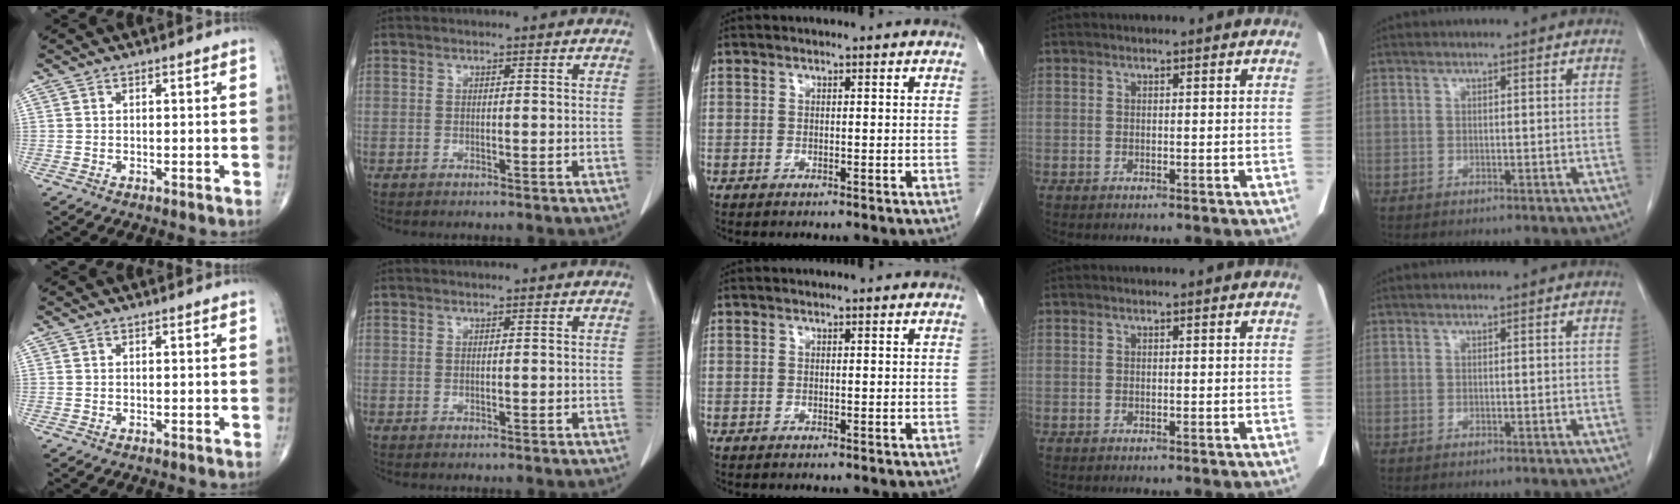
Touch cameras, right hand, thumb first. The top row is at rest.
{}